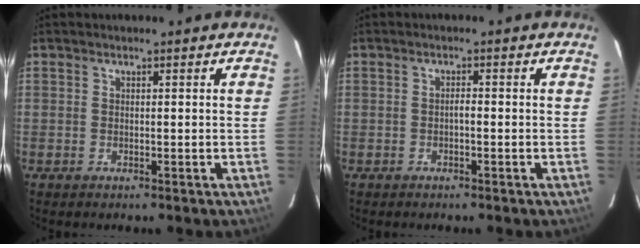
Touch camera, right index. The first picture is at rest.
{"total": 0.9, "force": [-0.5, 0.3, 0.7], "torque": [-0.011, 0.006, -0.010]}